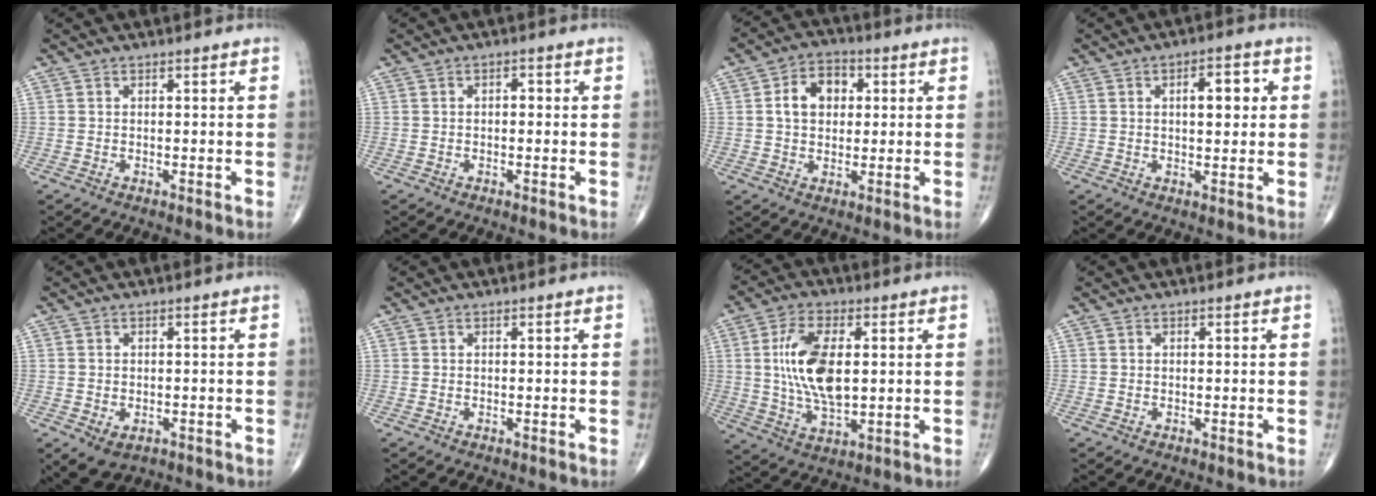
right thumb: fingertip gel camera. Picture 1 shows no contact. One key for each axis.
{"total": 1.5, "fx": 0.1, "fy": 0.8, "fz": 1.2, "tx": -0.013, "ty": 0.003, "tz": -0.002}
{"total": 8.2, "fx": 1.5, "fy": 6.0, "fz": 5.4, "tx": -0.069, "ty": 0.012, "tz": 0.019}
{"total": 6.6, "fx": 1.5, "fy": 2.9, "fz": 5.7, "tx": -0.065, "ty": 0.004, "tz": 0.020}
{"total": 4.6, "fx": -1.9, "fy": 3.2, "fz": 2.7, "tx": -0.046, "ty": 0.003, "tz": -0.018}
{"total": 0.0}
{"total": 13.5, "fx": 1.7, "fy": 6.6, "fz": 11.6, "tx": -0.223, "ty": -0.008, "tz": 0.036}
{"total": 0.0}